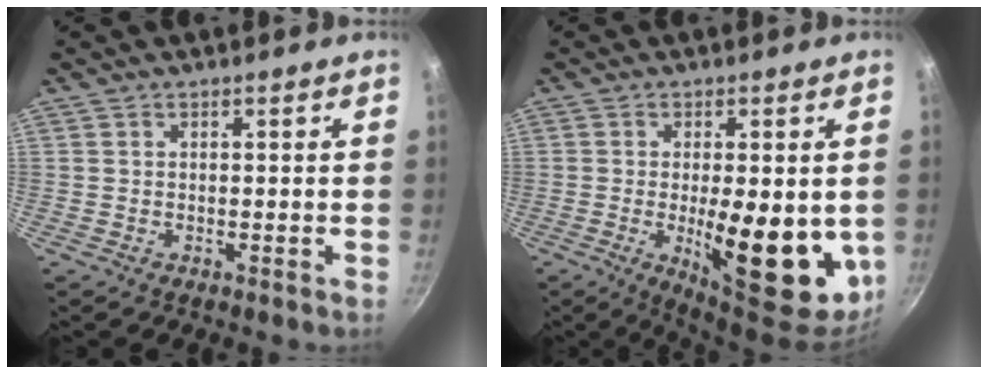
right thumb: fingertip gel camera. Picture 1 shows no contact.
{"total": 16.8, "force": [-2.4, 6.2, 15.4], "torque": [-0.200, -0.015, -0.020]}